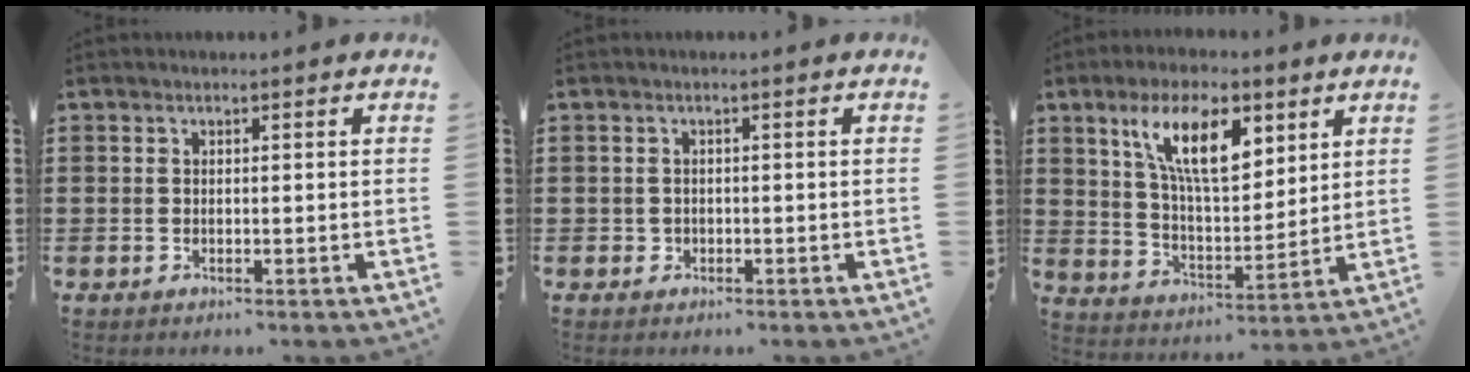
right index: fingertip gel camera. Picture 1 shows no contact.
{"total": 0.8, "force": [0.1, 0.8, 0.2], "torque": [-0.006, 0.004, 0.000]}
{"total": 11.7, "force": [6.1, 4.5, 8.9], "torque": [-0.183, 0.005, 0.107]}